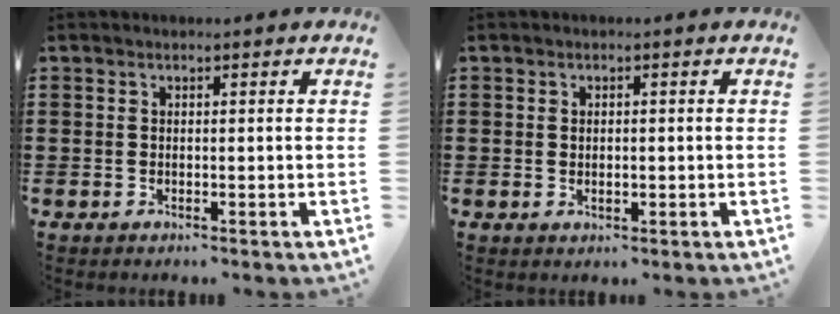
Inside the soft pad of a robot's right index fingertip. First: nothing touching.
{"total": 1.0, "force": [0.0, 0.5, 0.8], "torque": [-0.017, 0.003, 0.000]}